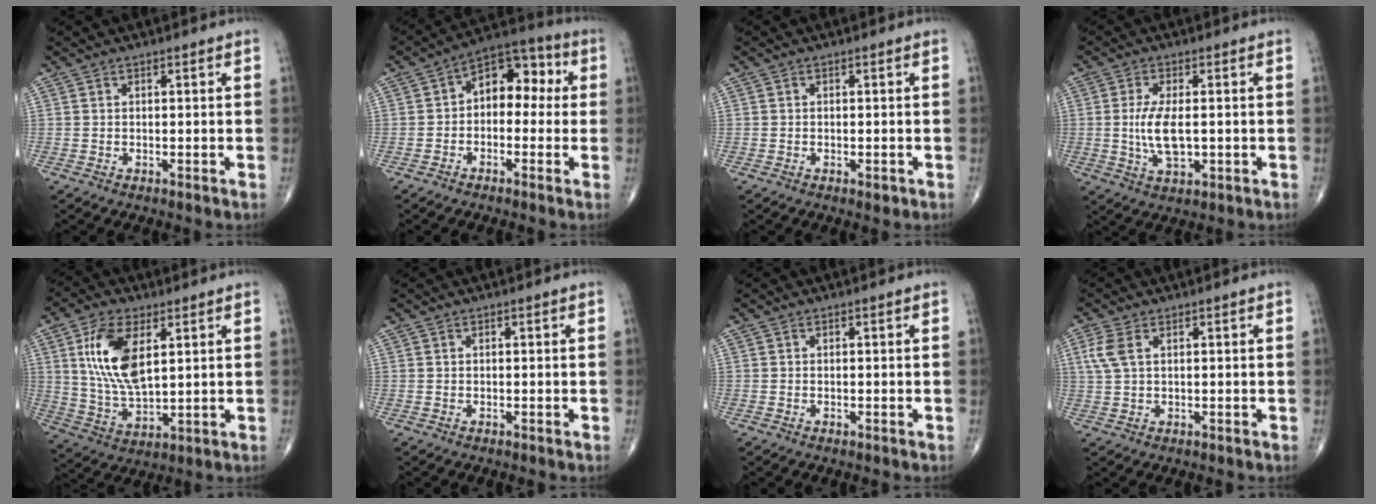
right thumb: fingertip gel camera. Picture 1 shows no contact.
{"total": 10.2, "force": [0.6, 6.7, 7.7], "torque": [-0.073, 0.039, -0.009]}
{"total": 1.2, "force": [-0.6, 0.7, 0.9], "torque": [-0.007, -0.001, -0.006]}
{"total": 7.3, "force": [-0.3, 3.1, 6.6], "torque": [-0.135, -0.011, -0.003]}
{"total": 13.4, "force": [4.2, 6.5, 11.0], "torque": [-0.213, -0.018, 0.087]}
{"total": 0.0}
{"total": 0.0}
{"total": 4.0, "force": [1.4, 2.0, 3.1], "torque": [-0.086, 0.012, 0.032]}